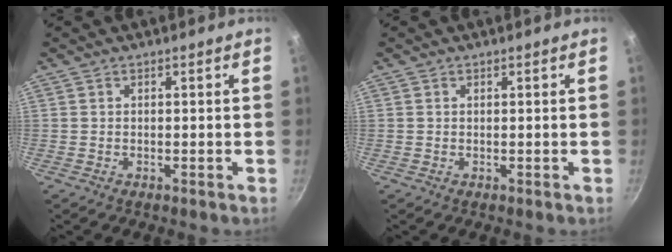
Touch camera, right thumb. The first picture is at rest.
{"total": 0.0}